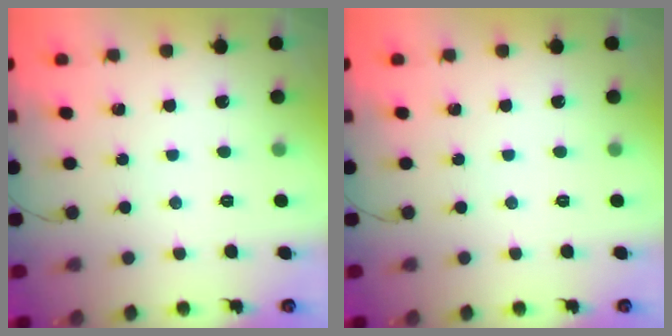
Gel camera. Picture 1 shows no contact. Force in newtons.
{"total": 0.0}